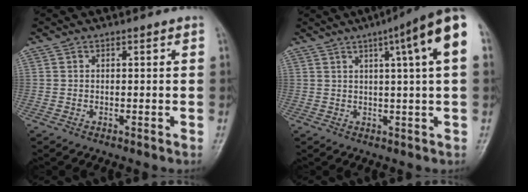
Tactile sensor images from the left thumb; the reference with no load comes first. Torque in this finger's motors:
{"motor_torque": [1.82, 1.81, 1.58, -0.64, 0.35]}